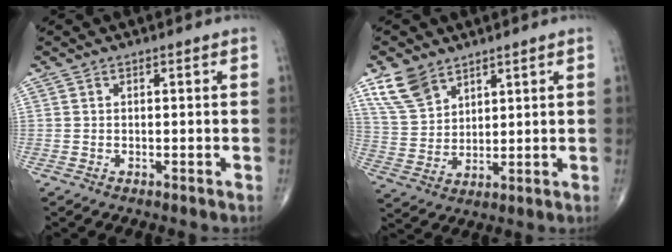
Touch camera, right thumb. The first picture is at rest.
{"total": 8.2, "force": [5.7, 4.8, 3.5], "torque": [-0.058, -0.021, 0.121]}